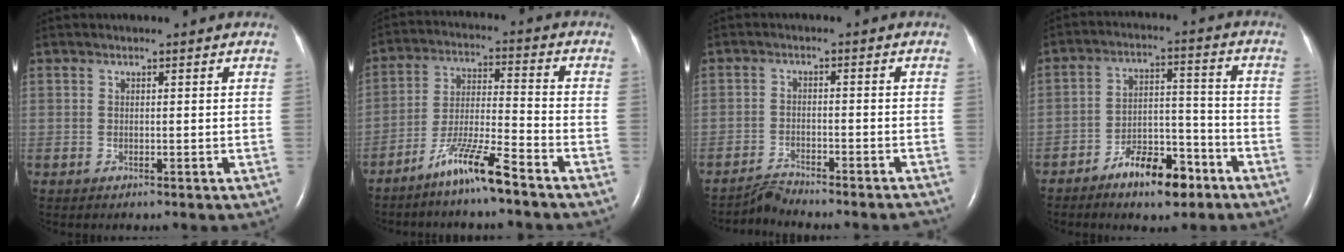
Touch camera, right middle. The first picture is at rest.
{"total": 8.8, "force": [-6.7, -0.2, 5.8], "torque": [-0.113, -0.018, -0.130]}
{"total": 5.2, "force": [-5.1, -0.9, 0.0], "torque": [0.004, -0.002, -0.083]}
{"total": 9.2, "force": [-6.3, 3.4, 5.9], "torque": [-0.096, 0.015, -0.102]}